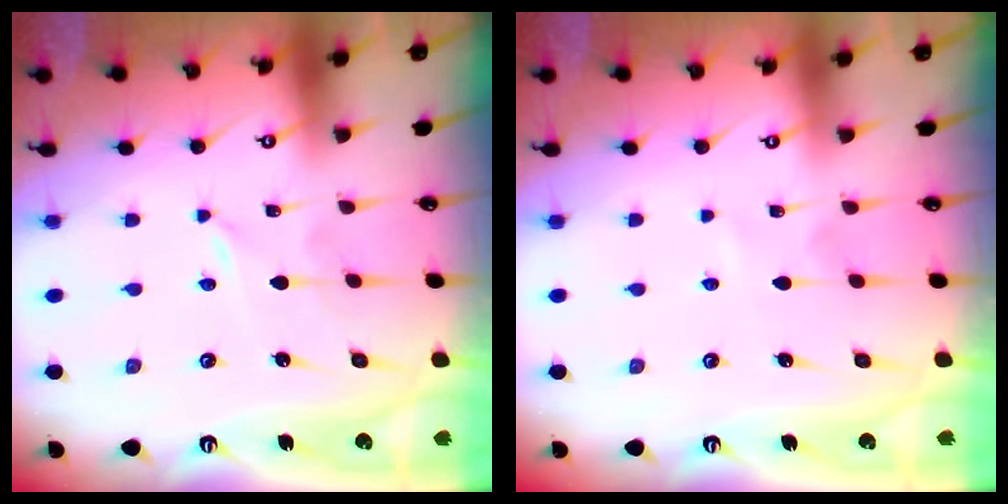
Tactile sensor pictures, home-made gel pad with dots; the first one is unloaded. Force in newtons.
{"total": 2.1, "press": 2.1, "slide": 0.2}